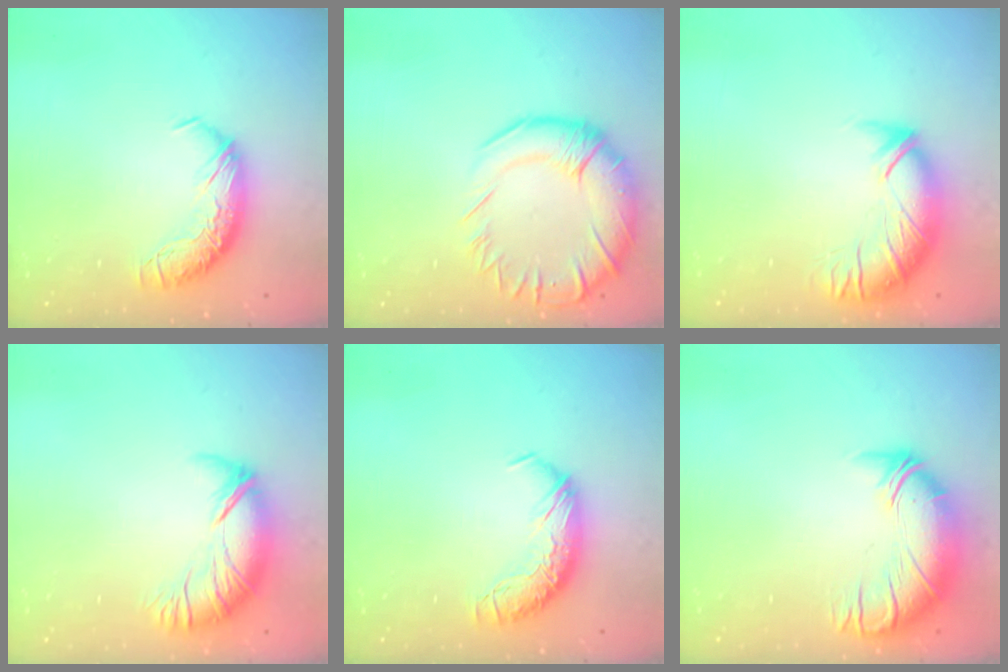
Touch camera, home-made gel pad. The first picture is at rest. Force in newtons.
{"total": 8.1, "press": 6.7, "slide": 4.5}
{"total": 2.9, "press": 1.4, "slide": 2.6}
{"total": 2.6, "press": 1.6, "slide": 2.0}
{"total": 0.0}
{"total": 2.7, "press": 0.3, "slide": 2.7}